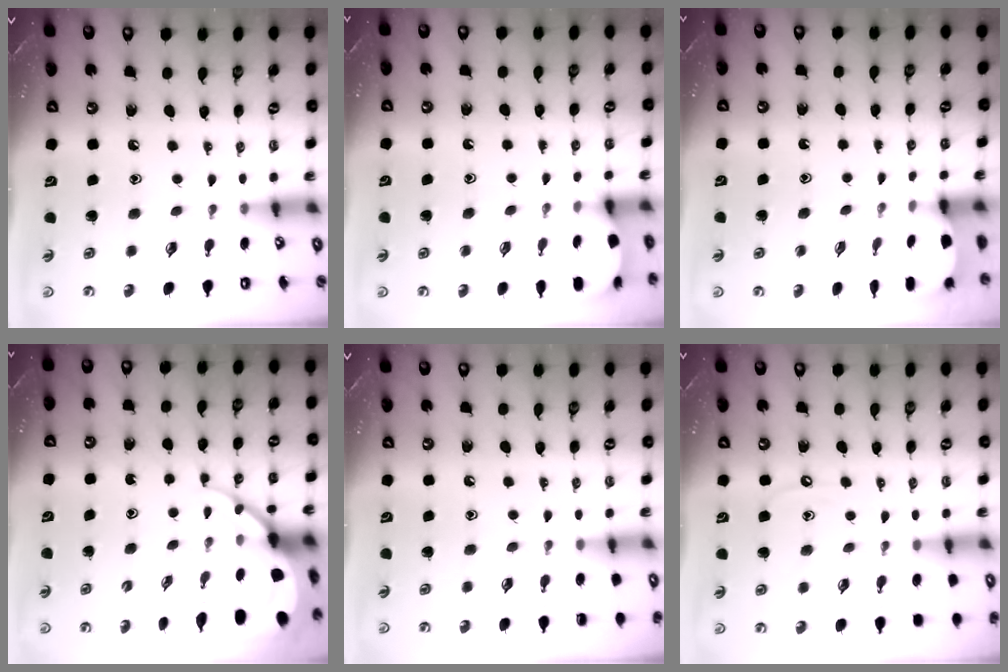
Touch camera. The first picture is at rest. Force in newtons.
{"total": 4.6, "press": 4.5, "slide": 0.5}
{"total": 2.6, "press": 2.6, "slide": 0.3}
{"total": 8.9, "press": 8.8, "slide": 1.2}
{"total": 0.0}
{"total": 4.7, "press": 4.7, "slide": 0.6}